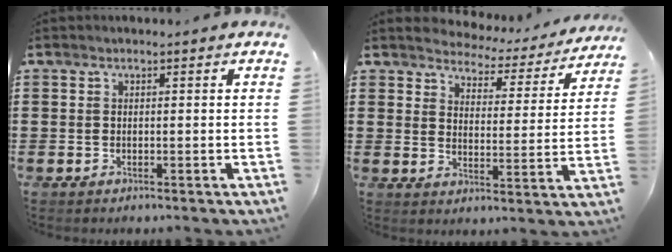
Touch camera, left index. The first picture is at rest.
{"total": 3.6, "force": [3.5, 0.4, -0.2], "torque": [-0.021, -0.029, 0.056]}